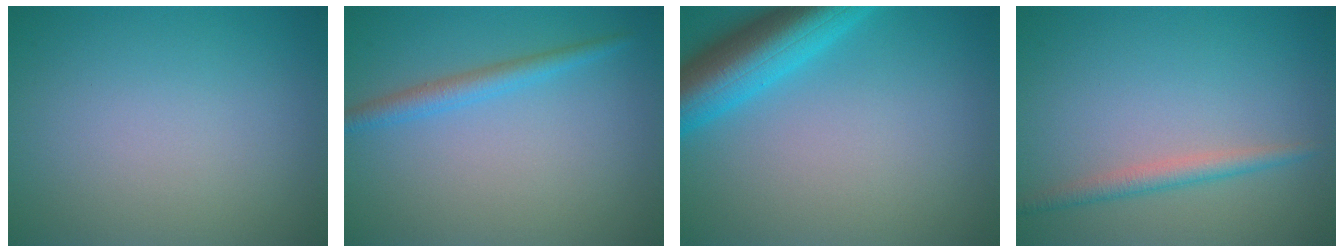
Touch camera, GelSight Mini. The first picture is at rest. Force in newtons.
{"total": 2.1, "press": 2.1, "slide": 0.1}
{"total": 7.5, "press": 7.5, "slide": 0.4}
{"total": 2.0, "press": 2.0, "slide": 0.0}